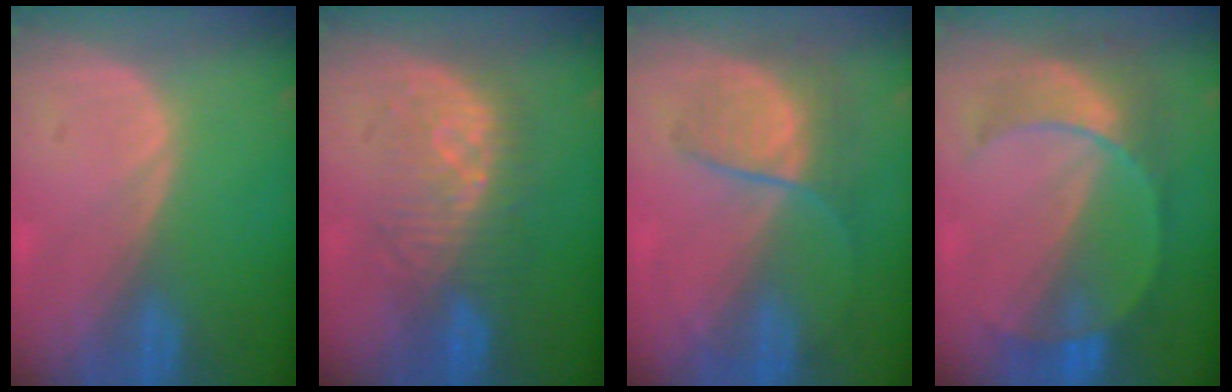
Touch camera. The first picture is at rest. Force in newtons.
{"total": 7.8, "press": 7.7, "slide": 1.1}
{"total": 6.6, "press": 6.2, "slide": 2.3}
{"total": 7.3, "press": 7.3, "slide": 0.2}